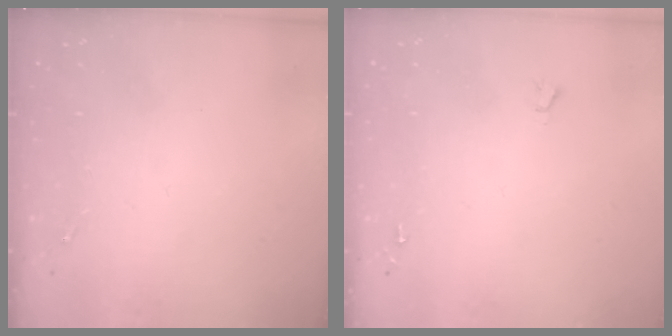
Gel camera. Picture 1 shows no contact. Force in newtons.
{"total": 1.6, "press": 1.6, "slide": 0.1}